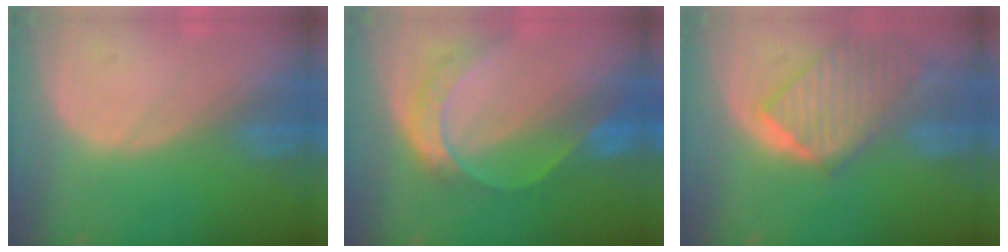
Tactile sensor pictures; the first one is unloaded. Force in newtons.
{"total": 7.8, "press": 6.4, "slide": 4.4}
{"total": 9.6, "press": 8.4, "slide": 4.6}